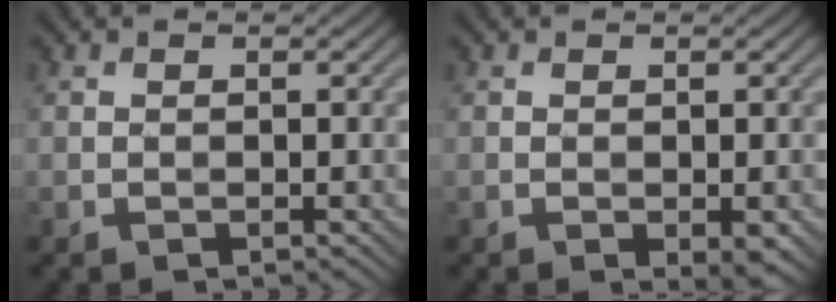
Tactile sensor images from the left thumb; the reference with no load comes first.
{"total": 1.3, "force": [-0.4, 0.5, 1.1], "torque": [-0.018, -0.004, -0.006]}